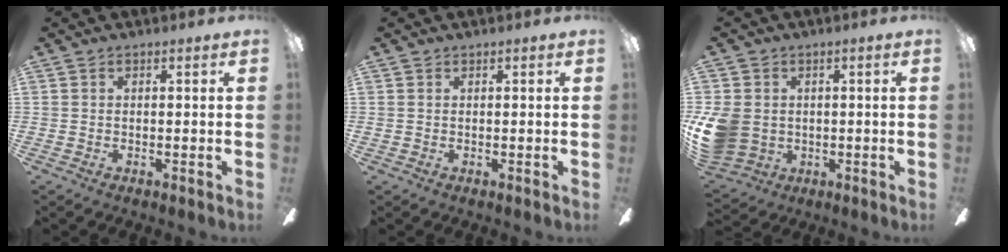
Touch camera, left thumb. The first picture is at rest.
{"total": 0.0}
{"total": 10.9, "force": [-0.4, 9.4, 5.5], "torque": [-0.146, 0.010, -0.003]}